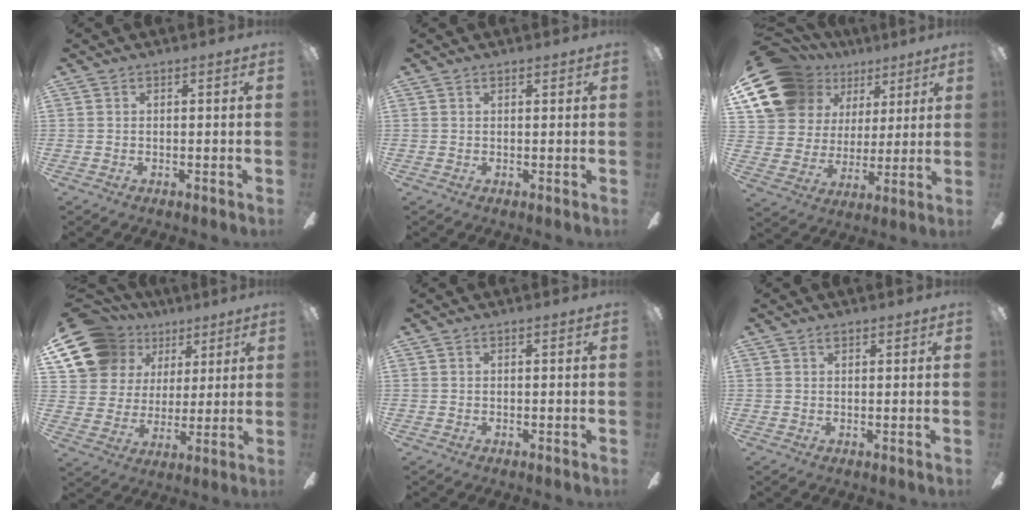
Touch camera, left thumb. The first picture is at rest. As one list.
[{"total": 0.5, "force": [0.4, 0.3, 0.2], "torque": [-0.004, 0.003, 0.007]}, {"total": 19.3, "force": [11.1, 13.6, 8.1], "torque": [-0.157, -0.046, 0.219]}, {"total": 16.9, "force": [9.6, 12.4, 6.4], "torque": [-0.134, -0.038, 0.187]}, {"total": 0.0}, {"total": 1.0, "force": [0.8, 0.5, 0.4], "torque": [-0.008, 0.002, 0.015]}]